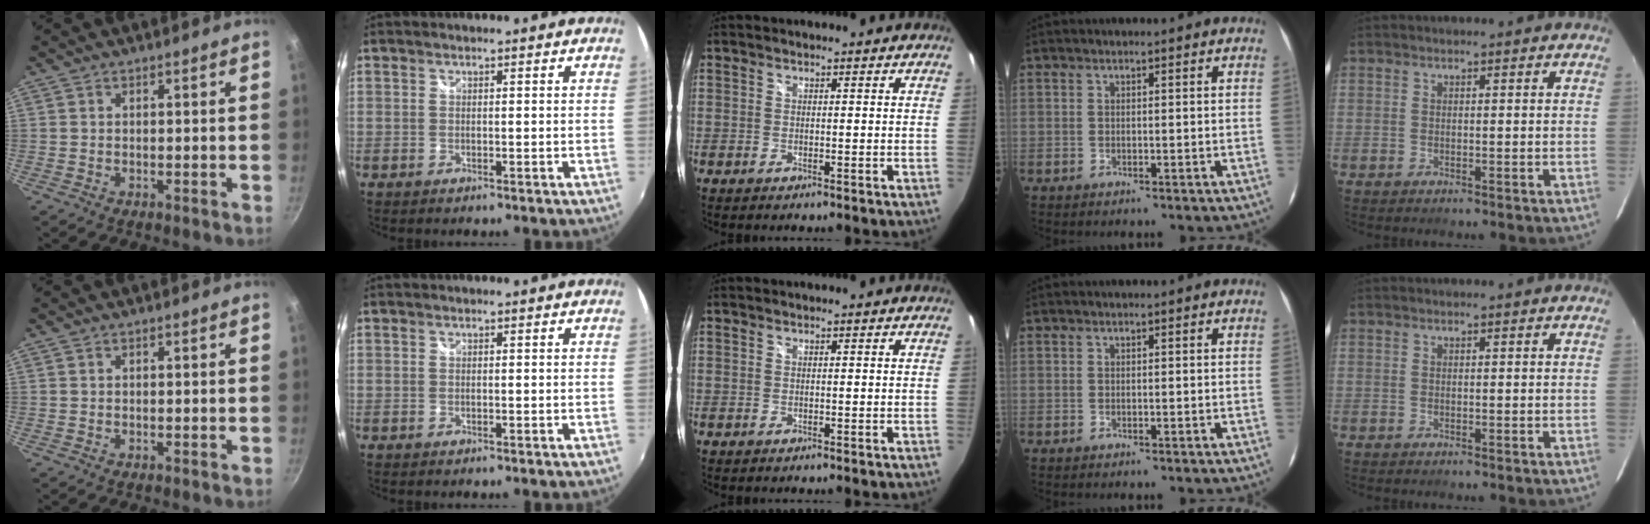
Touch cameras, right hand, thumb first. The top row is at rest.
{}